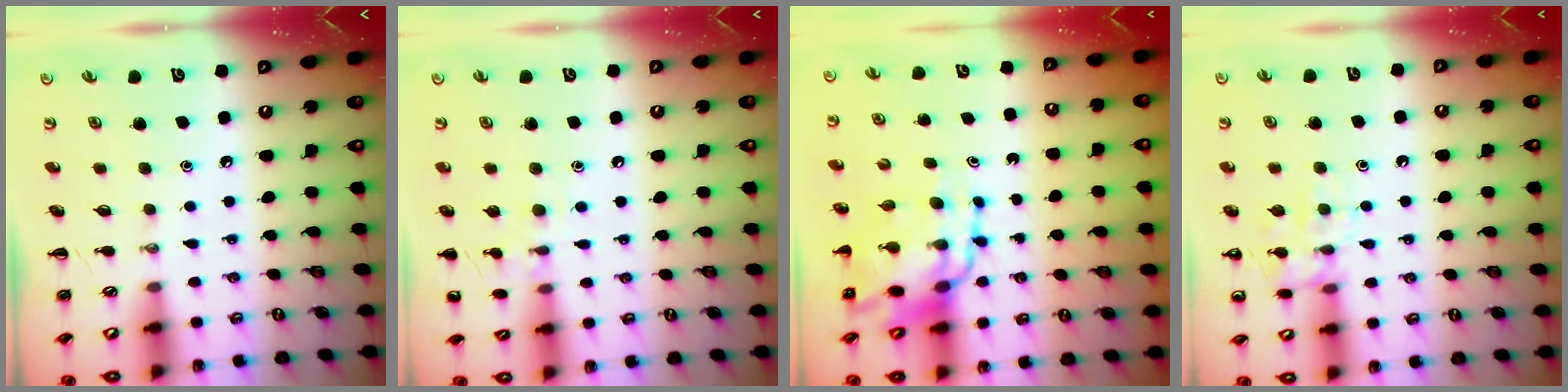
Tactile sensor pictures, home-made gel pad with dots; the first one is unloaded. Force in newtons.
{"total": 6.8, "press": 6.5, "slide": 2.1}
{"total": 12.1, "press": 11.7, "slide": 3.2}
{"total": 10.3, "press": 10.3, "slide": 0.9}